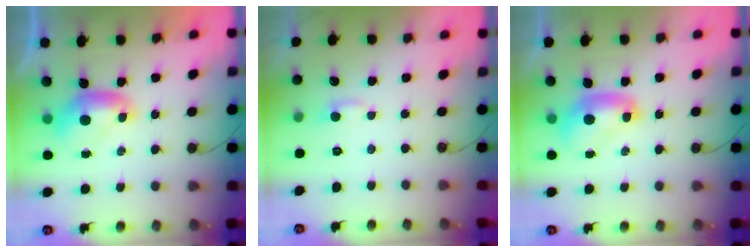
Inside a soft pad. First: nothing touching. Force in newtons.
{"total": 2.4, "press": 2.4, "slide": 0.4}
{"total": 2.1, "press": 2.1, "slide": 0.2}